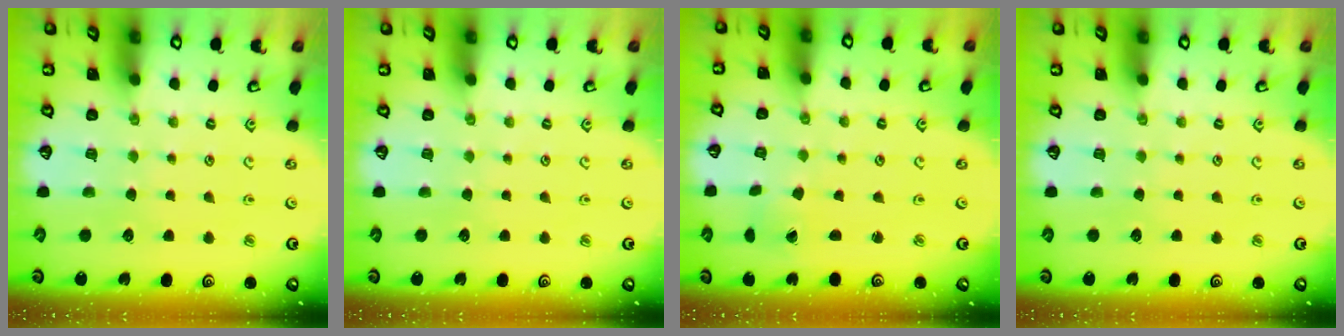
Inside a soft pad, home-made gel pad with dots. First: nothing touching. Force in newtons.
{"total": 0.0}
{"total": 0.7, "press": 0.7, "slide": 0.1}
{"total": 0.0}